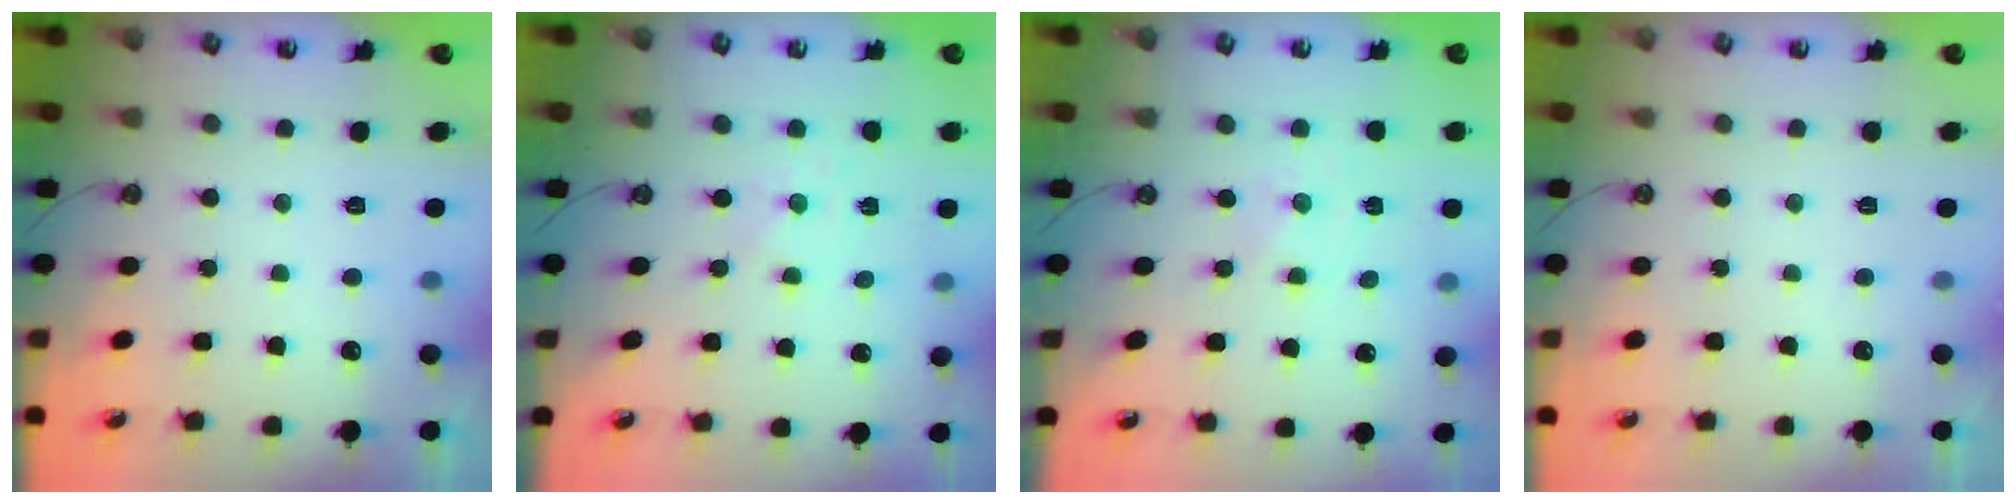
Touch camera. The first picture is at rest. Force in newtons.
{"total": 1.1, "press": 1.1, "slide": 0.2}
{"total": 0.0}
{"total": 0.0}